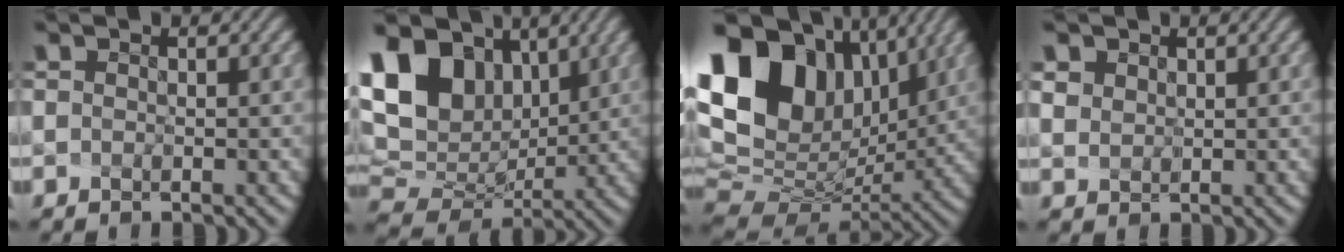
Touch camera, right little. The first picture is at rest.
{"total": 13.0, "force": [4.4, 8.7, 8.6], "torque": [-0.181, 0.010, 0.108]}
{"total": 15.3, "force": [5.9, 10.2, 9.8], "torque": [-0.225, 0.015, 0.137]}
{"total": 4.0, "force": [2.8, 2.5, 1.4], "torque": [-0.071, -0.009, 0.069]}